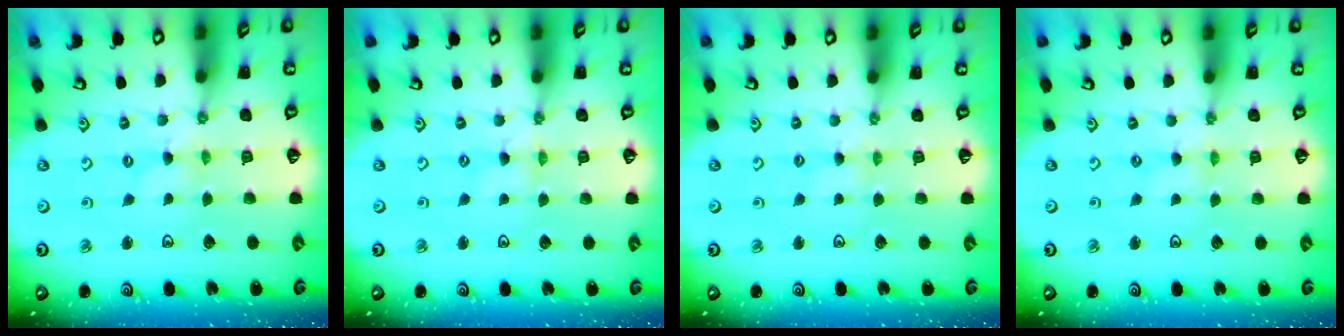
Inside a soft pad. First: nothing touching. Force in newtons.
{"total": 0.0}
{"total": 2.9, "press": 2.9, "slide": 0.3}
{"total": 0.0}